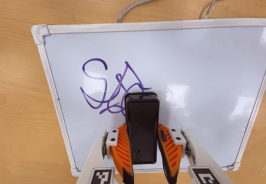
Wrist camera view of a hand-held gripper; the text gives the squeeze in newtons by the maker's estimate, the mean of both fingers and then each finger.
{"total": 11.2, "left": 11.1, "right": 11.3}